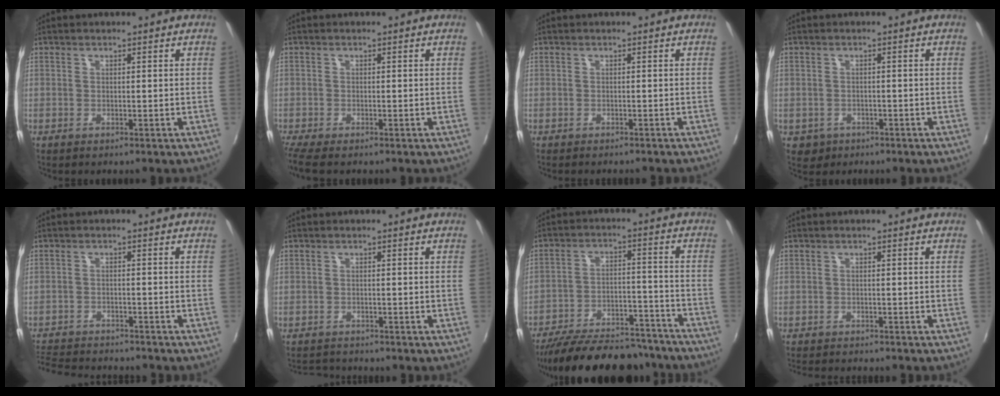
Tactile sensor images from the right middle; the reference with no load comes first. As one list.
[{"total": 3.6, "force": [-2.9, 0.4, 2.1], "torque": [-0.049, -0.021, -0.057]}, {"total": 2.4, "force": [-2.2, 0.6, 0.8], "torque": [-0.020, -0.012, -0.030]}, {"total": 3.3, "force": [-1.3, 2.9, 0.9], "torque": [-0.027, -0.003, -0.013]}, {"total": 10.8, "force": [-9.9, 2.7, 3.4], "torque": [-0.095, -0.011, -0.159]}, {"total": 3.3, "force": [-3.2, 0.9, 0.1], "torque": [-0.015, 0.000, -0.059]}, {"total": 25.1, "force": [-21.8, 7.7, 9.8], "torque": [-0.192, 0.003, -0.295]}, {"total": 4.8, "force": [-4.5, 0.8, 1.4], "torque": [-0.040, -0.018, -0.072]}]